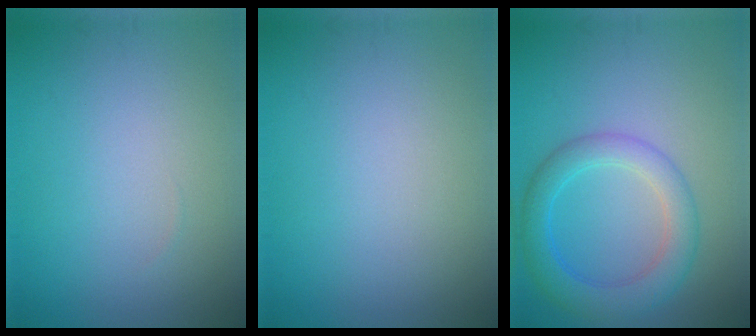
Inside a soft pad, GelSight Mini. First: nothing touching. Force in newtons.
{"total": 0.0}
{"total": 4.6, "press": 4.6, "slide": 0.2}